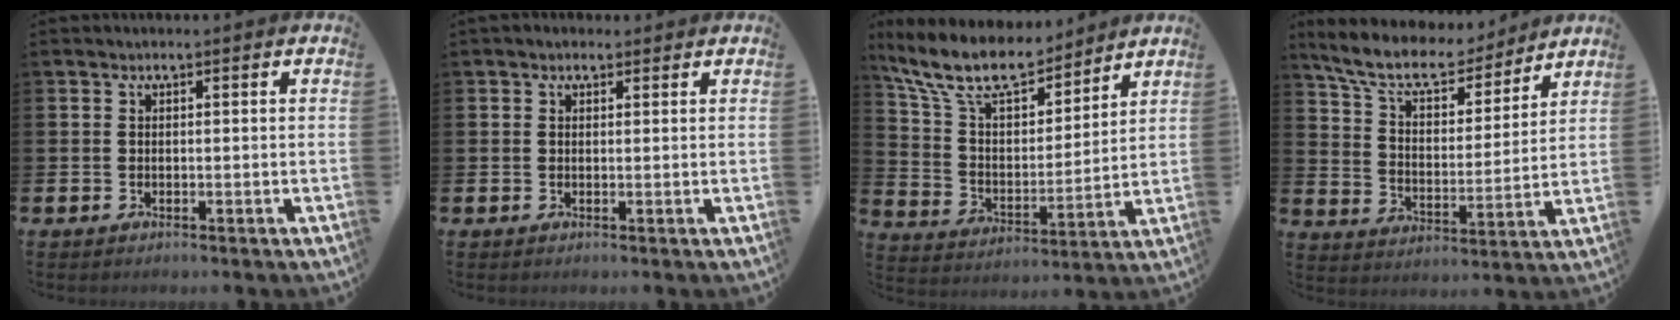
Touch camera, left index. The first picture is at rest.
{"total": 1.2, "force": [1.0, 0.6, 0.3], "torque": [0.001, 0.005, 0.016]}
{"total": 11.6, "force": [10.0, 3.7, 4.5], "torque": [-0.133, -0.057, 0.178]}
{"total": 9.7, "force": [8.6, 2.9, 3.3], "torque": [-0.102, -0.052, 0.151]}